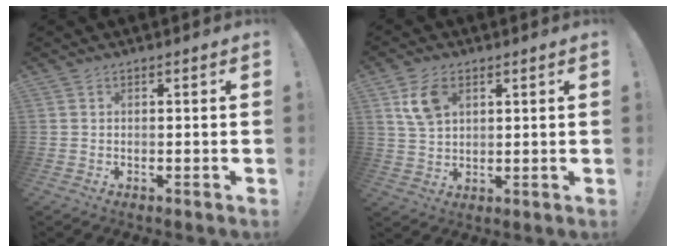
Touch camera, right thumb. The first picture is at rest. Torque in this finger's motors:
{"motor_torque": [-0.01, 0.03, 0.04, 0.04, 0.06]}